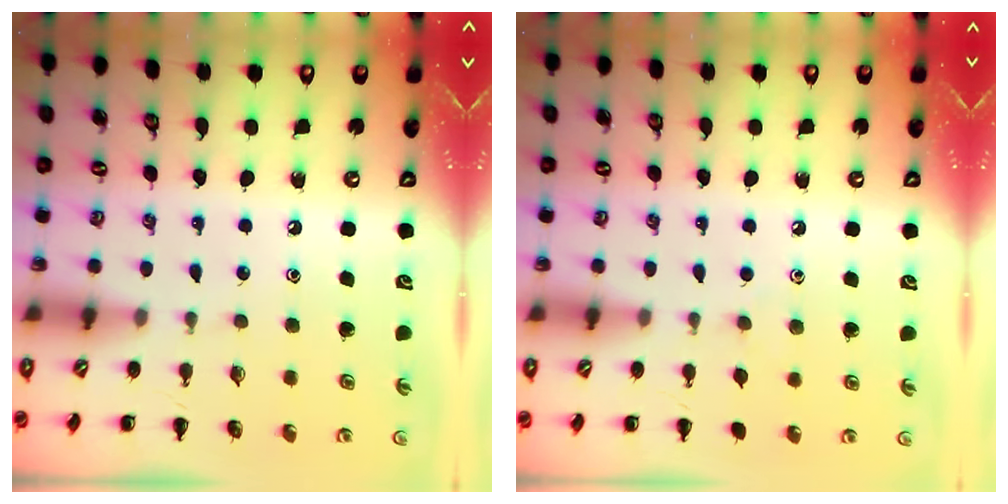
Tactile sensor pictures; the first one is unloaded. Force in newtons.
{"total": 3.4, "press": 3.1, "slide": 1.3}